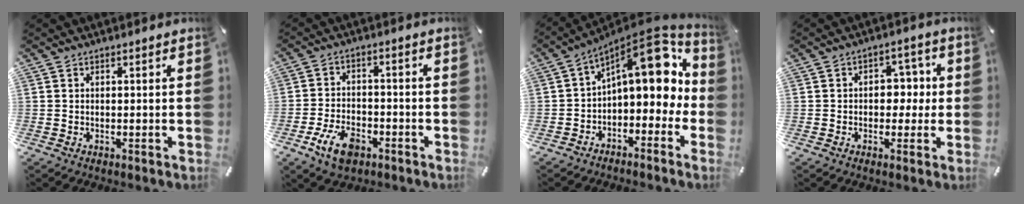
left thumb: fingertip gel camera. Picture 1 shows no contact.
{"total": 8.9, "force": [-4.5, 5.3, 5.5], "torque": [-0.120, 0.015, -0.083]}
{"total": 14.9, "force": [5.3, 8.3, 11.2], "torque": [-0.131, -0.047, 0.086]}
{"total": 6.3, "force": [-0.2, 4.9, 3.9], "torque": [-0.048, 0.005, -0.012]}